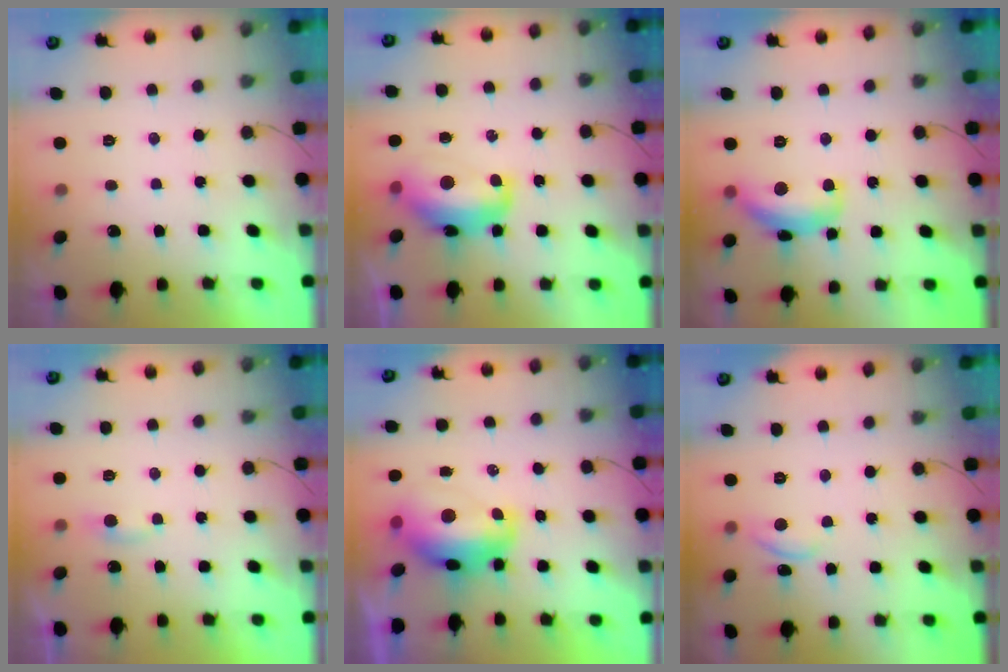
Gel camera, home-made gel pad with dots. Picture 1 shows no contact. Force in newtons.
{"total": 12.9, "press": 12.8, "slide": 1.1}
{"total": 13.5, "press": 13.5, "slide": 0.8}
{"total": 2.4, "press": 2.4, "slide": 0.3}
{"total": 12.6, "press": 12.6, "slide": 1.0}
{"total": 8.1, "press": 8.0, "slide": 0.7}